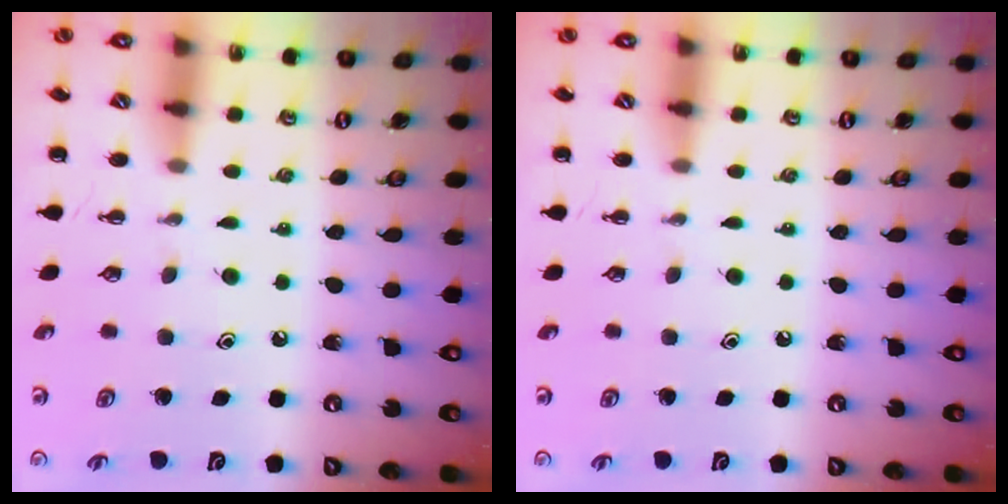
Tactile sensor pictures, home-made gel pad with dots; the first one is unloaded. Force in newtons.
{"total": 0.0}